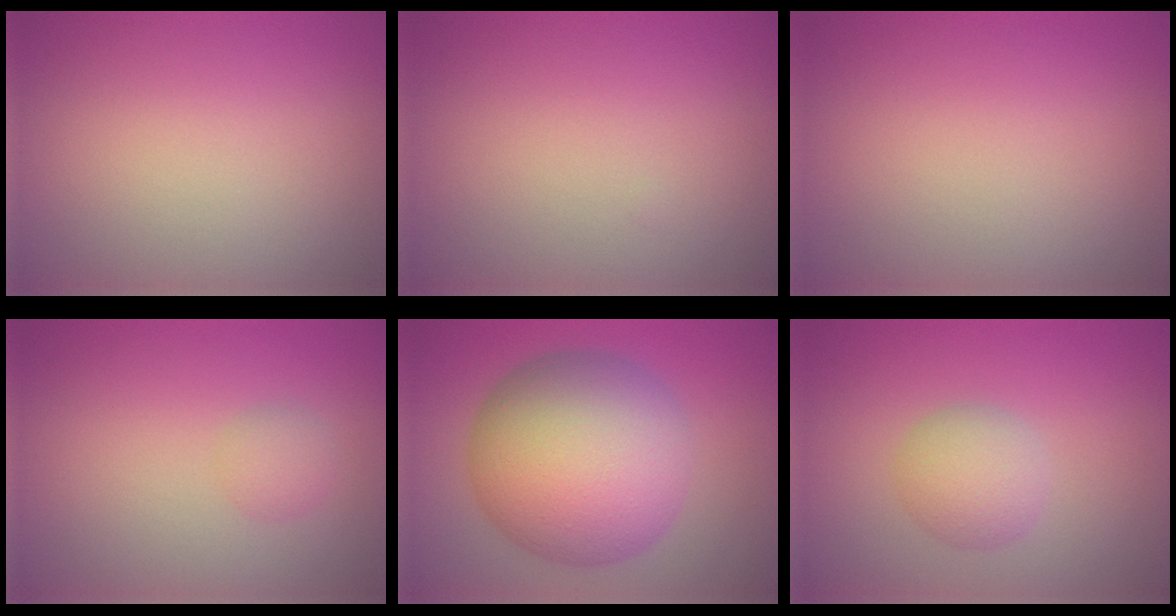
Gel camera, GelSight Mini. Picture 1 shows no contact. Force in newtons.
{"total": 0.0}
{"total": 0.0}
{"total": 1.3, "press": 1.3, "slide": 0.0}
{"total": 13.9, "press": 13.9, "slide": 0.4}
{"total": 3.0, "press": 3.0, "slide": 0.0}